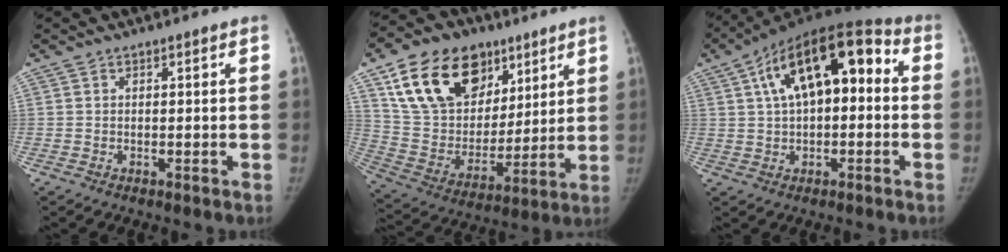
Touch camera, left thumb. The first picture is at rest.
{"total": 24.1, "force": [12.6, 16.1, 12.8], "torque": [-0.199, -0.018, 0.230]}
{"total": 18.6, "force": [3.5, 9.2, 15.7], "torque": [-0.228, 0.039, 0.043]}